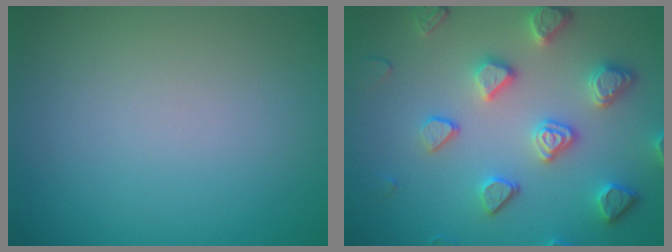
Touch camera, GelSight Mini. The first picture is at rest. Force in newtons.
{"total": 4.9, "press": 4.4, "slide": 2.3}